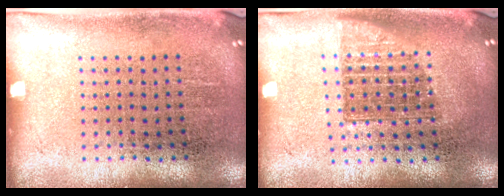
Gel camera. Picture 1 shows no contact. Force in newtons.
{"total": 1.4, "press": 1.2, "slide": 0.8}